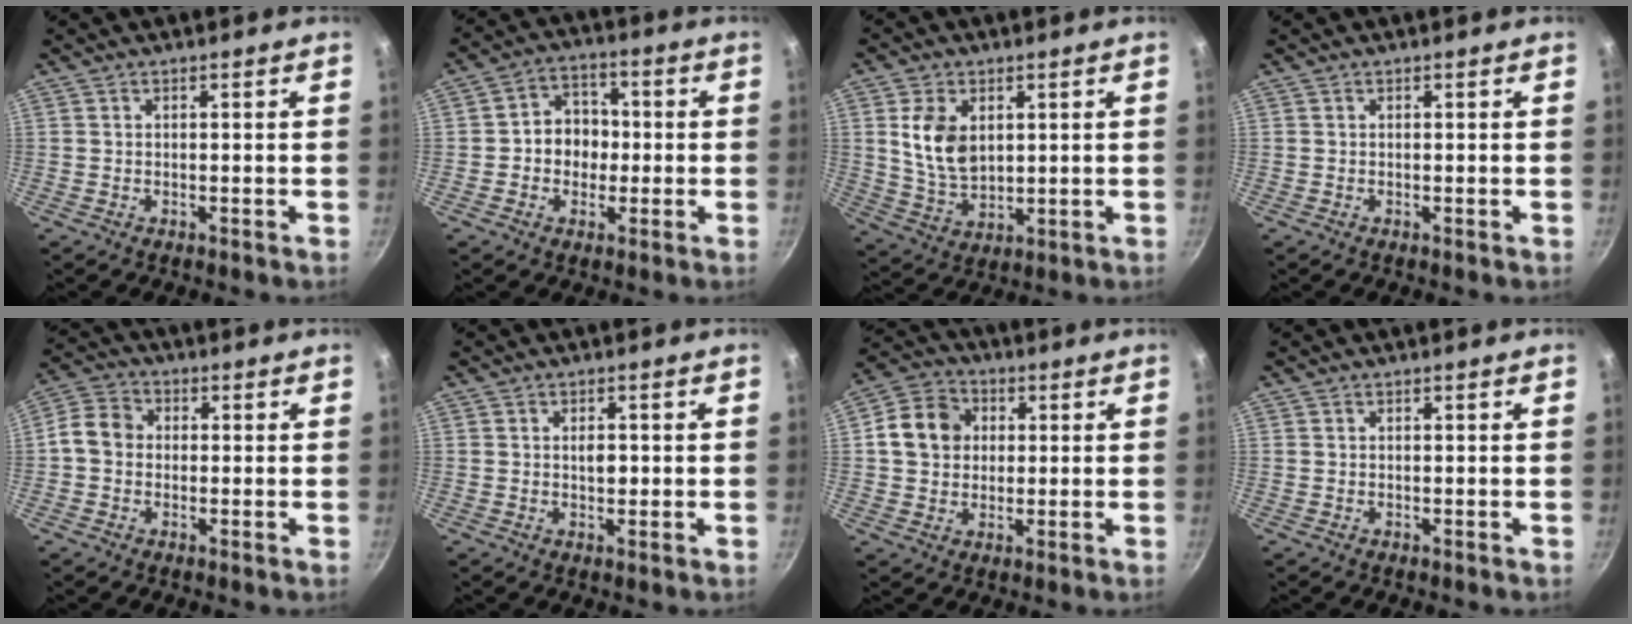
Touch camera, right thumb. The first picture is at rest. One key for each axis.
{"total": 8.1, "fx": -0.5, "fy": 6.9, "fz": 4.2, "tx": -0.023, "ty": 0.019, "tz": -0.019}
{"total": 9.7, "fx": 2.4, "fy": 6.5, "fz": 6.8, "tx": -0.114, "ty": -0.019, "tz": 0.054}
{"total": 0.0}
{"total": 6.1, "fx": -0.2, "fy": 5.1, "fz": 3.3, "tx": -0.045, "ty": 0.015, "tz": -0.024}
{"total": 2.4, "fx": 0.1, "fy": 1.4, "fz": 2.0, "tx": -0.021, "ty": 0.000, "tz": 0.000}
{"total": 9.8, "fx": 1.5, "fy": 8.3, "fz": 4.9, "tx": -0.061, "ty": 0.013, "tz": 0.011}
{"total": 0.0}